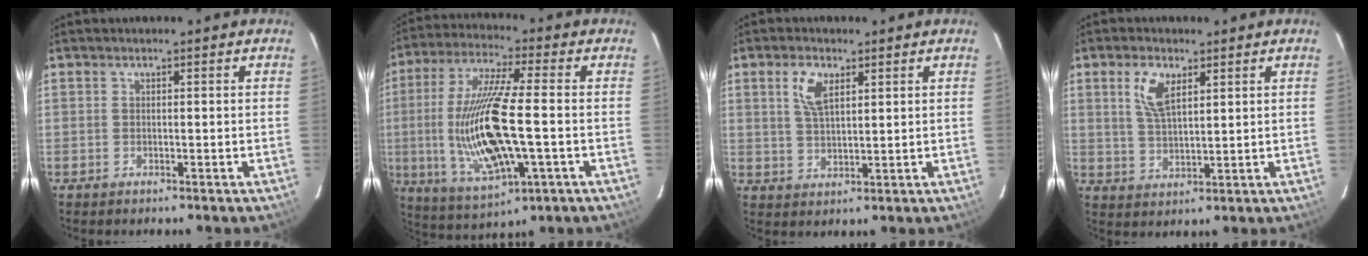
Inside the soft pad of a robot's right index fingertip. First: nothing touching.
{"total": 18.6, "force": [-2.6, 4.8, 17.7], "torque": [-0.354, -0.014, -0.039]}
{"total": 5.4, "force": [2.5, 2.6, 4.0], "torque": [-0.079, 0.007, 0.050]}
{"total": 6.2, "force": [2.9, 2.8, 4.7], "torque": [-0.095, 0.006, 0.060]}